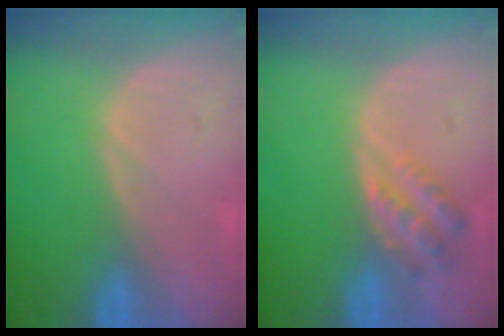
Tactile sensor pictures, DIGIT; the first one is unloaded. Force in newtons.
{"total": 4.4, "press": 4.1, "slide": 1.7}